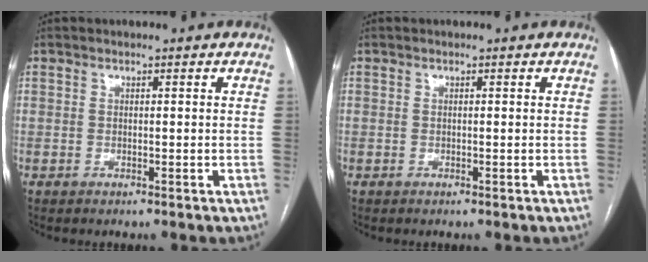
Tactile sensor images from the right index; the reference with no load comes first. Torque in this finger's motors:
{"motor_torque": [-0.12, 0.07, 0.06, 0.01]}